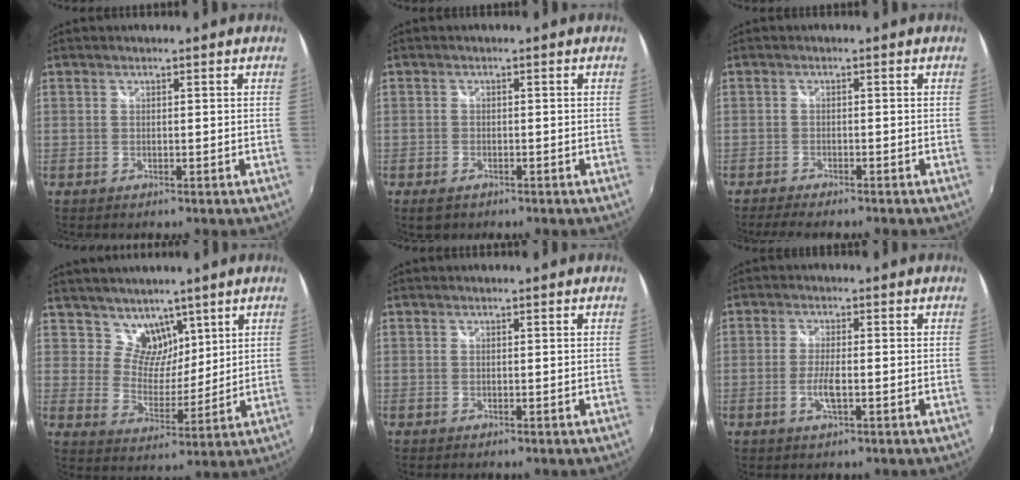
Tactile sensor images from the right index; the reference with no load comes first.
{"total": 2.8, "force": [-1.8, 1.7, 1.3], "torque": [-0.029, -0.006, -0.030]}
{"total": 5.2, "force": [-4.4, 0.9, 2.5], "torque": [-0.060, -0.018, -0.075]}
{"total": 7.1, "force": [5.1, 4.7, 1.5], "torque": [-0.011, -0.008, 0.094]}
{"total": 0.0}
{"total": 3.9, "force": [-1.2, 0.8, 3.7], "torque": [-0.077, -0.005, -0.024]}